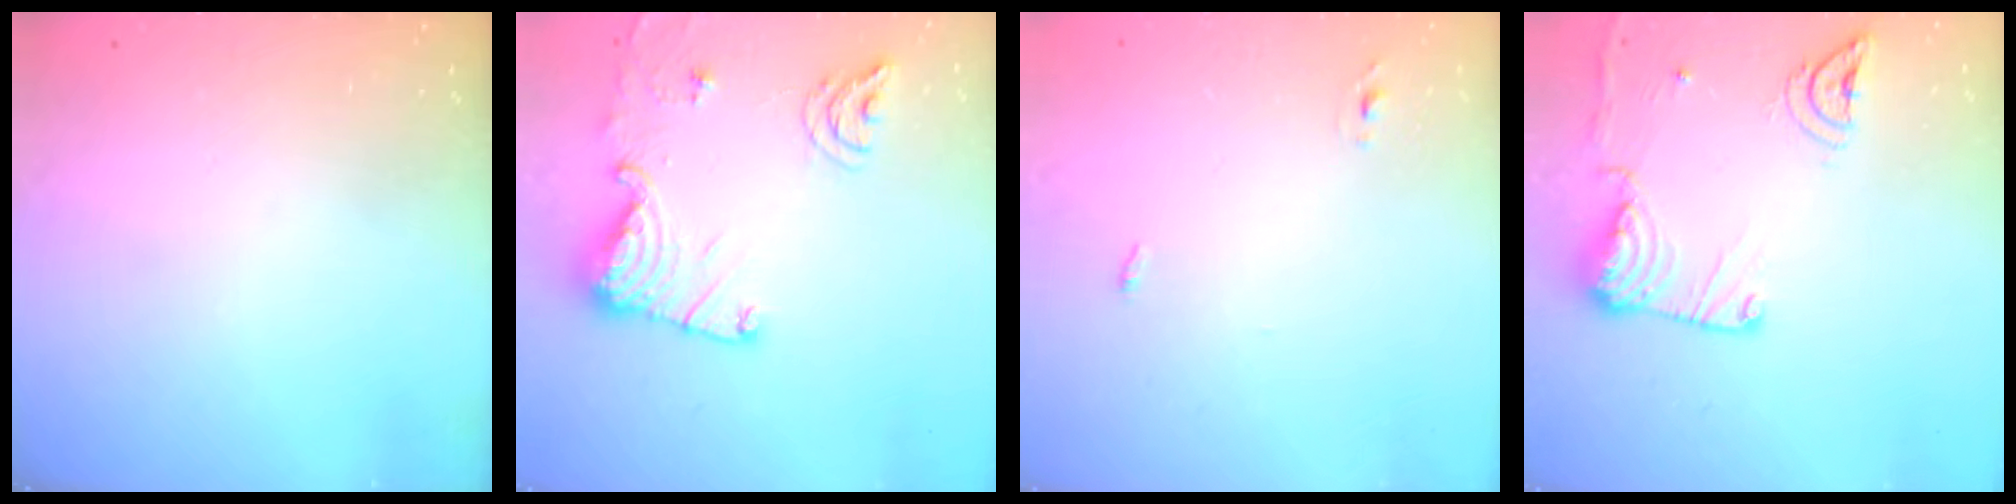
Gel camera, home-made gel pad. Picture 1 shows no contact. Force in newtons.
{"total": 15.1, "press": 15.0, "slide": 1.5}
{"total": 2.7, "press": 2.6, "slide": 0.8}
{"total": 13.5, "press": 13.4, "slide": 1.7}